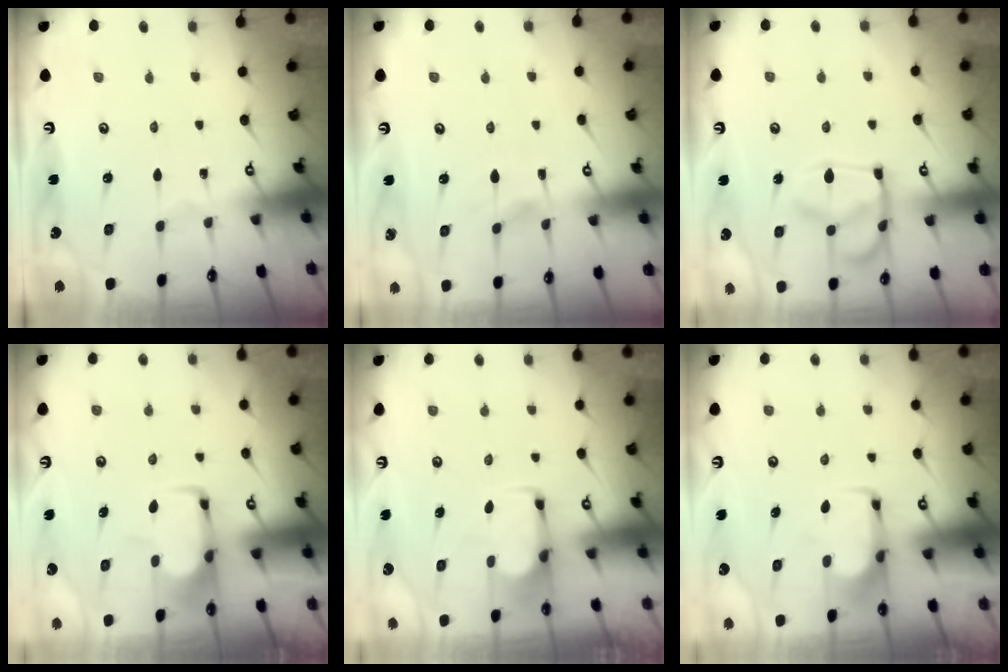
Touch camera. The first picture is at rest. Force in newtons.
{"total": 1.2, "press": 0.8, "slide": 0.9}
{"total": 12.8, "press": 12.8, "slide": 1.1}
{"total": 1.9, "press": 1.9, "slide": 0.5}
{"total": 2.7, "press": 2.6, "slide": 1.0}
{"total": 2.0, "press": 2.0, "slide": 0.2}